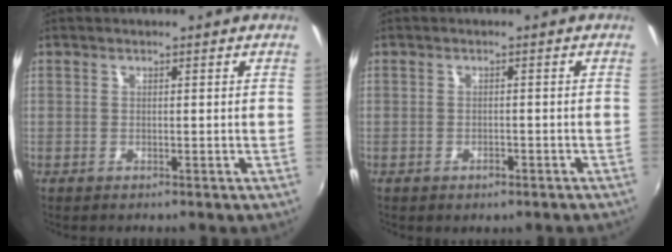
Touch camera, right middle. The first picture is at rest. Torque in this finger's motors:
{"motor_torque": [0.99, -1.15, 0.43, 0.05]}